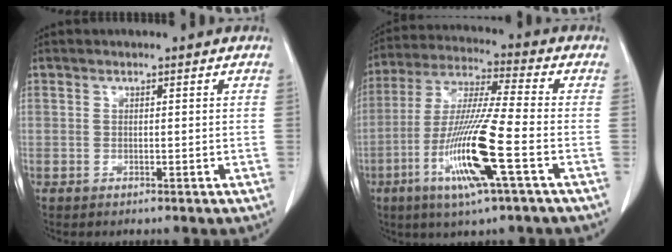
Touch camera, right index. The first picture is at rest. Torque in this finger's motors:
{"motor_torque": [1.75, -0.38, 0.50, 0.13]}